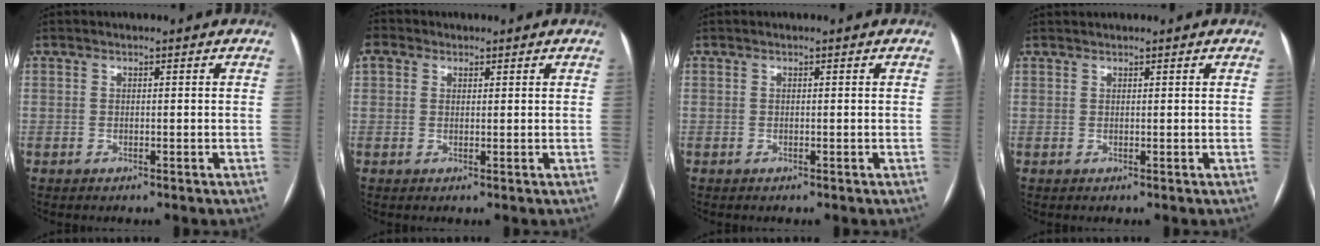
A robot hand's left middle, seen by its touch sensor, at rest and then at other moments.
{"total": 1.0, "force": [0.7, 0.7, -0.2], "torque": [0.003, 0.009, 0.013]}
{"total": 0.0}
{"total": 1.8, "force": [0.0, -1.3, -1.3], "torque": [0.020, 0.004, 0.006]}